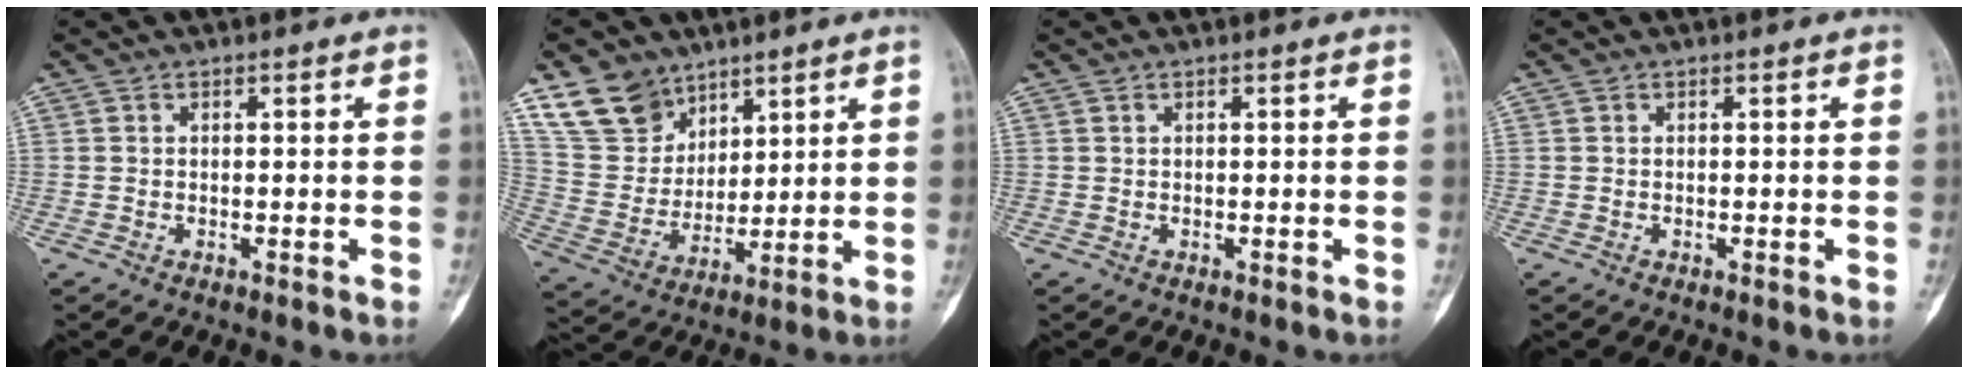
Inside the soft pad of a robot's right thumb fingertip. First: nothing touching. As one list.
[{"total": 12.2, "force": [8.4, 8.4, 3.1], "torque": [-0.033, -0.043, 0.178]}, {"total": 0.0}, {"total": 0.0}]